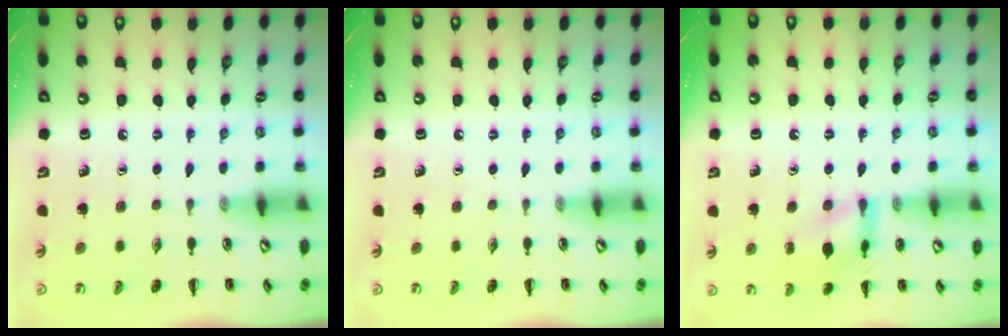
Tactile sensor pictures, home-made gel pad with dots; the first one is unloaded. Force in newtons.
{"total": 0.0}
{"total": 11.9, "press": 11.8, "slide": 0.6}